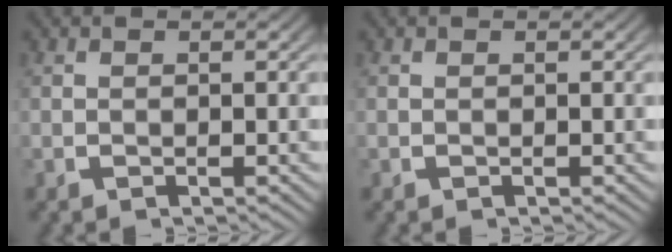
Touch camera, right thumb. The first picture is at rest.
{"total": 0.0}